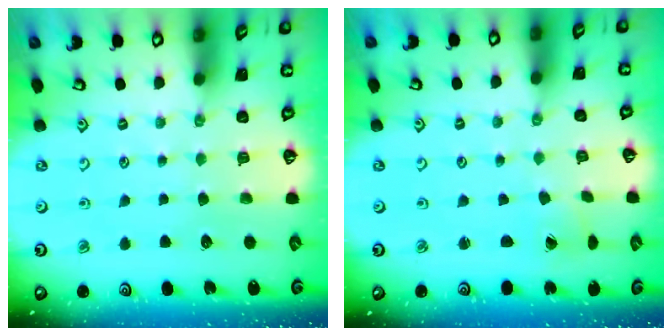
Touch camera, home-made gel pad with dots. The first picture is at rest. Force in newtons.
{"total": 0.8, "press": 0.8, "slide": 0.1}